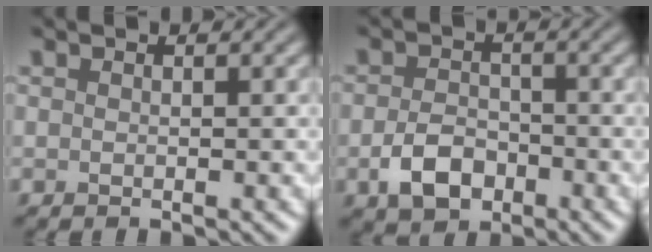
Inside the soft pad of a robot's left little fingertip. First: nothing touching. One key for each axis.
{"total": 3.9, "fx": -1.8, "fy": 2.7, "fz": 2.3, "tx": -0.046, "ty": -0.002, "tz": -0.037}